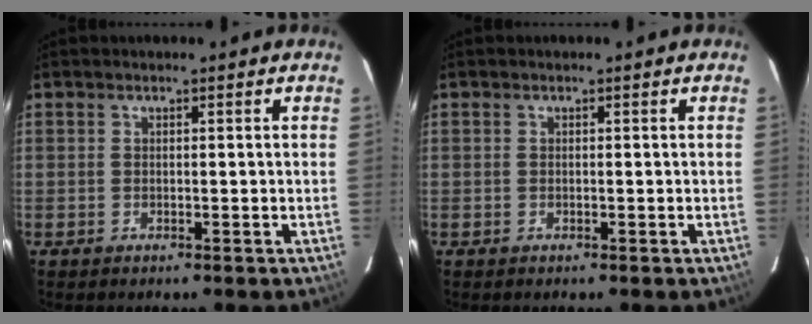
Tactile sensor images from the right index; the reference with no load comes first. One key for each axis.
{"total": 0.0}